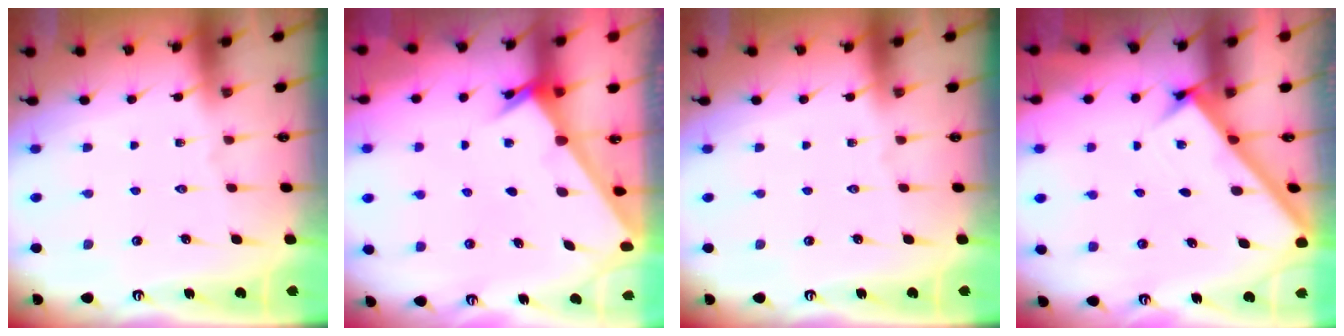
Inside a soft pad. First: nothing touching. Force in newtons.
{"total": 2.2, "press": 2.2, "slide": 0.2}
{"total": 0.0}
{"total": 2.7, "press": 2.7, "slide": 0.3}